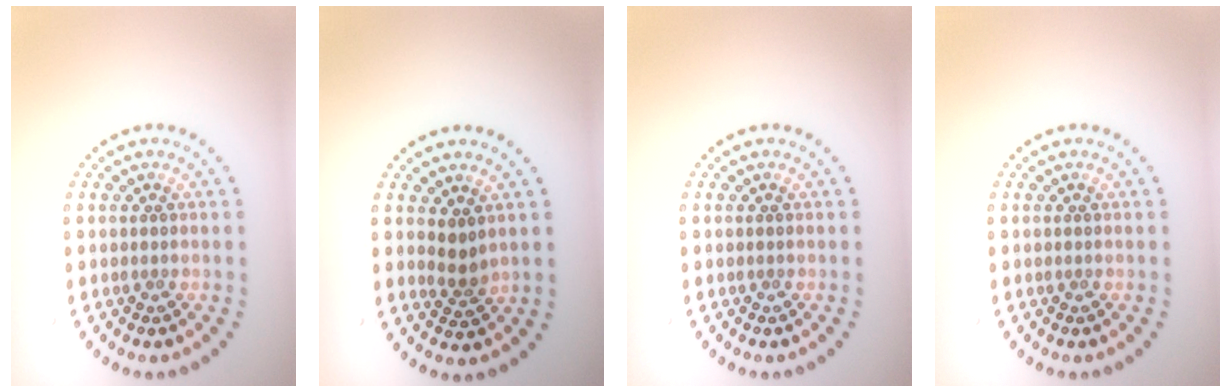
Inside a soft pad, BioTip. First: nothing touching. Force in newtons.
{"total": 1.6, "press": 1.3, "slide": 1.0}
{"total": 0.0}
{"total": 0.0}